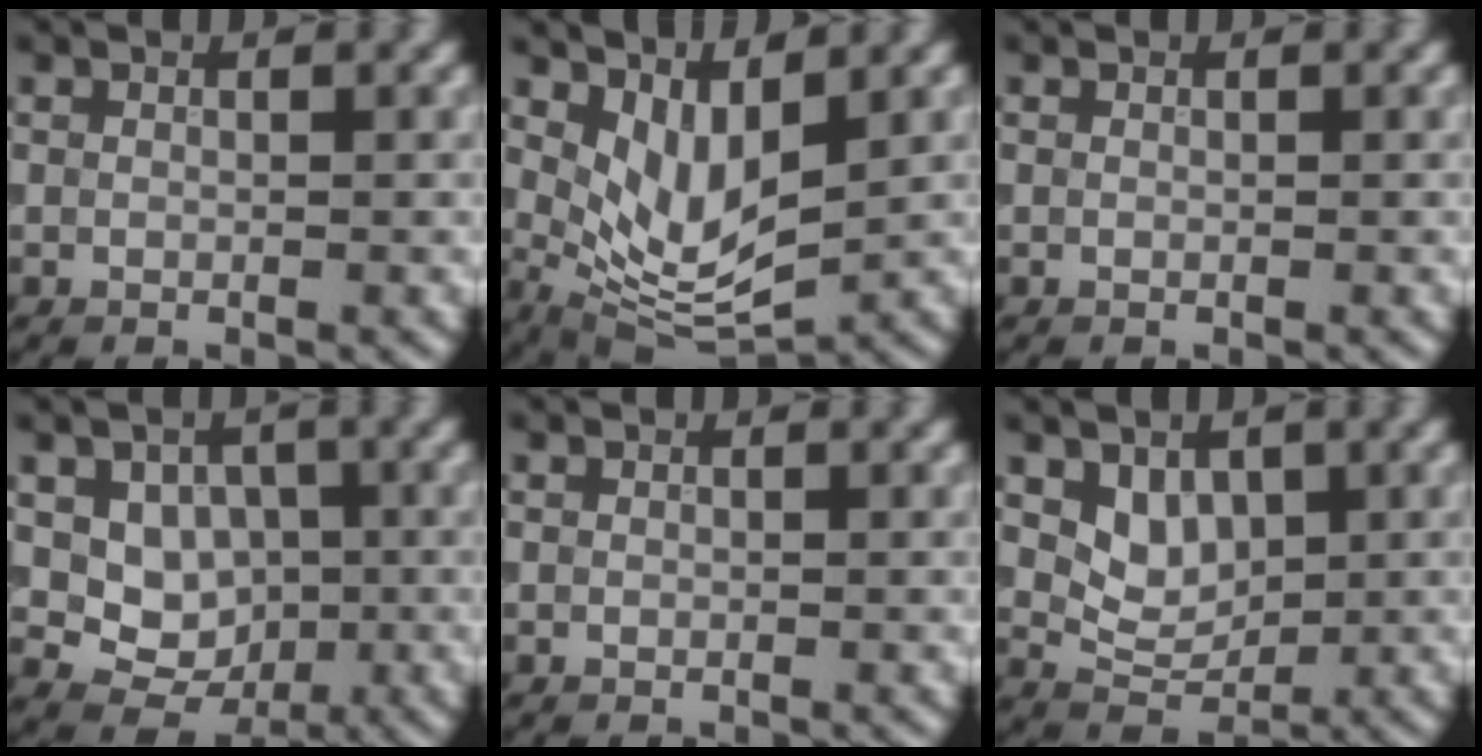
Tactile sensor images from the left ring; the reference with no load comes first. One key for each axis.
{"total": 5.4, "fx": 1.7, "fy": 2.6, "fz": 4.5, "tx": -0.094, "ty": -0.021, "tz": 0.039}
{"total": 0.0}
{"total": 4.9, "fx": 0.3, "fy": 4.0, "fz": 2.8, "tx": -0.033, "ty": -0.002, "tz": -0.002}
{"total": 0.0}
{"total": 2.9, "fx": 1.1, "fy": 2.1, "fz": 1.6, "tx": -0.027, "ty": -0.008, "tz": 0.024}